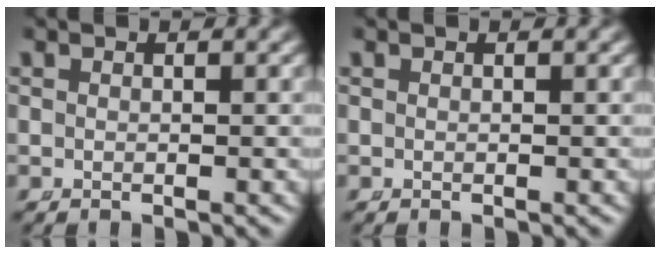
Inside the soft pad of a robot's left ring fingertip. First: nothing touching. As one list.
[{"total": 0.0}]